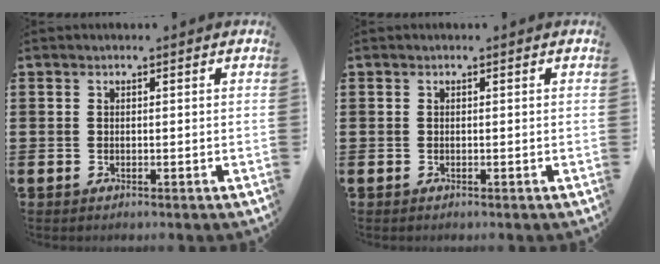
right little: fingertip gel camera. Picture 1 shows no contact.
{"total": 0.0}